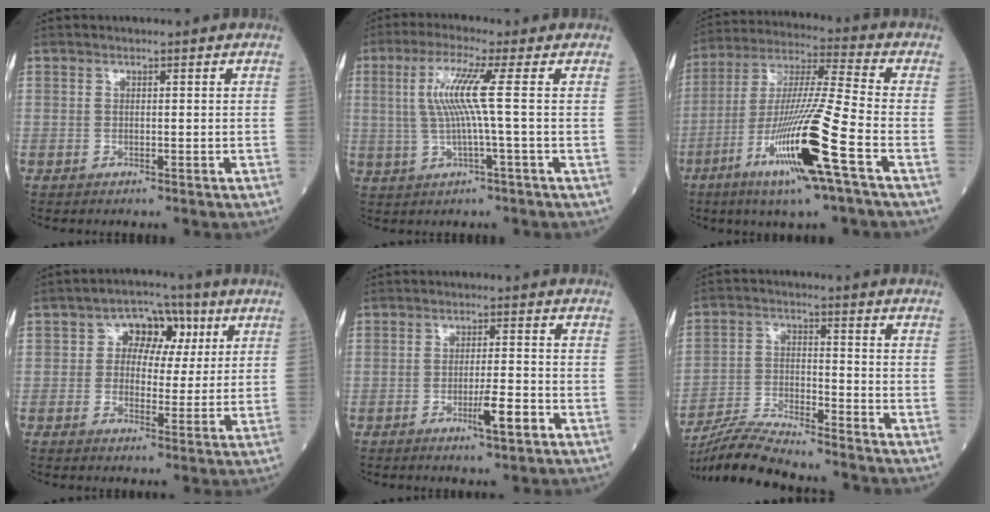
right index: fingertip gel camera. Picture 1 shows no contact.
{"total": 7.1, "force": [0.9, -1.2, 6.9], "torque": [-0.147, 0.008, 0.022]}
{"total": 17.7, "force": [-7.2, -0.5, 16.1], "torque": [-0.333, -0.025, -0.138]}
{"total": 7.1, "force": [2.0, 5.1, 4.6], "torque": [-0.054, 0.026, 0.028]}
{"total": 5.0, "force": [-2.1, 0.4, 4.5], "torque": [-0.074, -0.005, -0.034]}
{"total": 9.7, "force": [-9.3, -0.6, 2.9], "torque": [-0.055, -0.012, -0.171]}